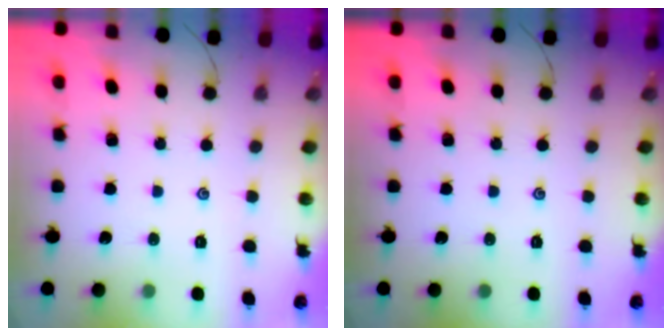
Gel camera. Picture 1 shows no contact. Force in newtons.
{"total": 0.0}